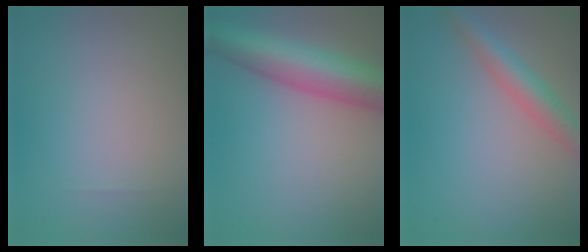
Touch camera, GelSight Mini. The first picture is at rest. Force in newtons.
{"total": 9.1, "press": 9.1, "slide": 0.2}
{"total": 3.9, "press": 3.9, "slide": 0.1}